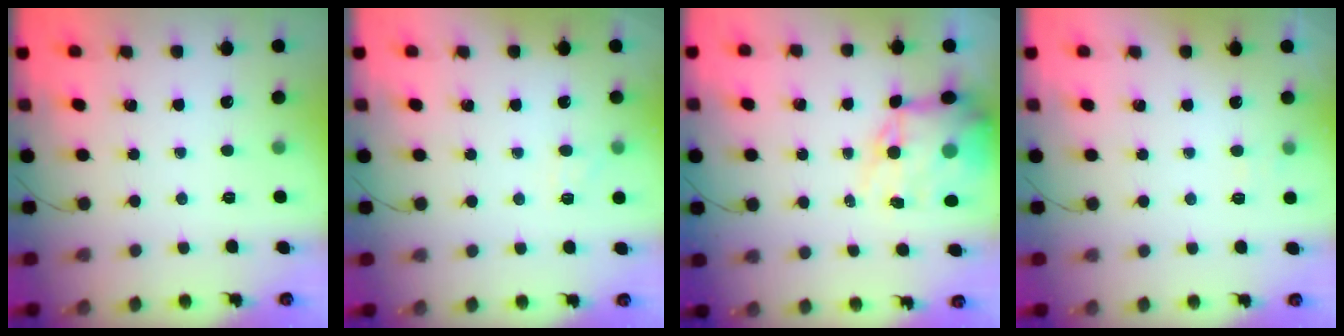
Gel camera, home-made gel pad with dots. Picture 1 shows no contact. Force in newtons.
{"total": 5.0, "press": 4.8, "slide": 1.5}
{"total": 16.3, "press": 15.8, "slide": 4.2}
{"total": 3.1, "press": 2.5, "slide": 1.8}